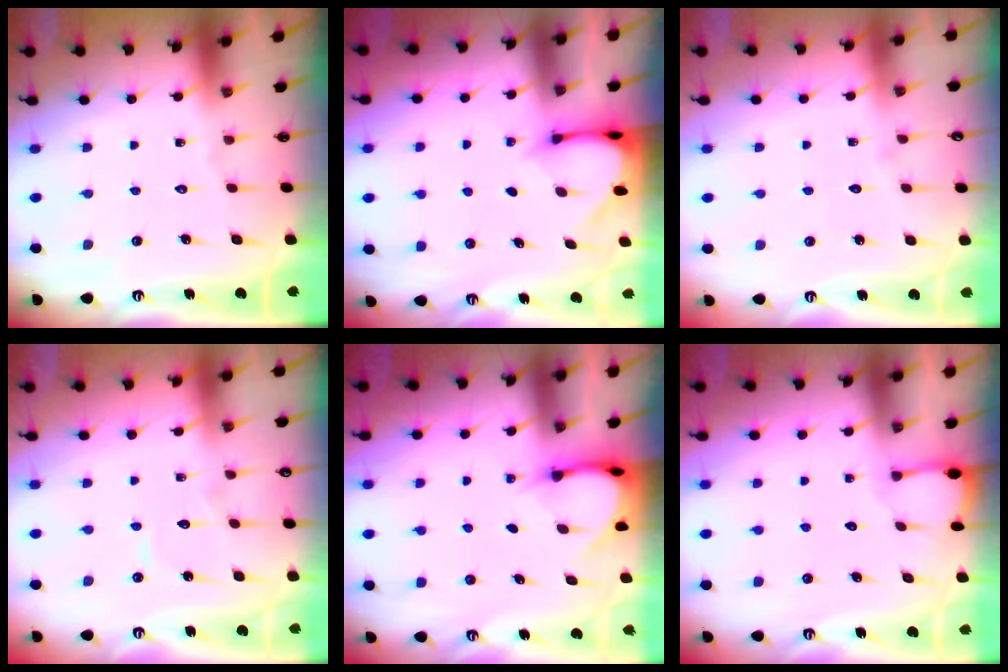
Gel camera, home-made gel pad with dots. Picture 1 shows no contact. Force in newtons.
{"total": 3.0, "press": 3.0, "slide": 0.3}
{"total": 2.1, "press": 2.1, "slide": 0.2}
{"total": 4.7, "press": 4.7, "slide": 0.5}
{"total": 3.8, "press": 3.8, "slide": 0.3}
{"total": 1.5, "press": 1.5, "slide": 0.1}